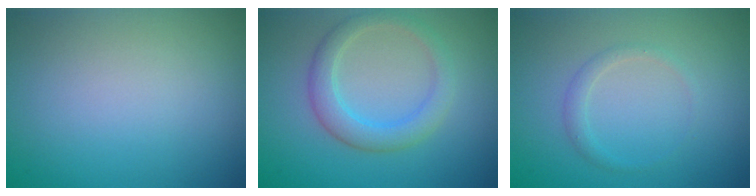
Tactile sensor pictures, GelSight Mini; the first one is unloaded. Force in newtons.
{"total": 3.3, "press": 3.3, "slide": 0.3}
{"total": 1.2, "press": 1.2, "slide": 0.0}